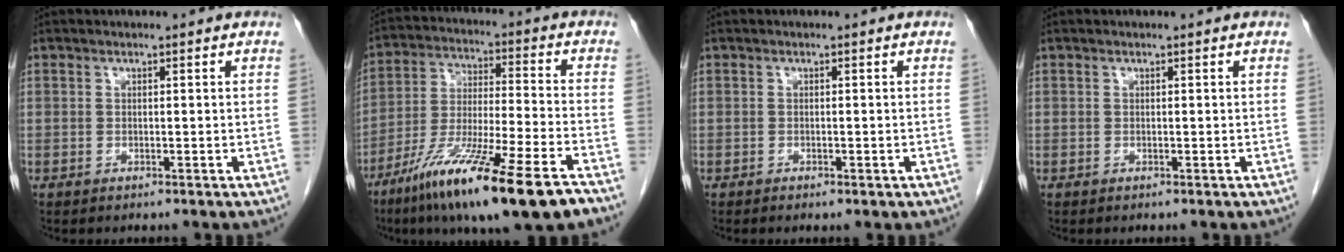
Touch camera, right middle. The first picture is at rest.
{"total": 19.8, "force": [-12.5, 0.8, 15.3], "torque": [-0.257, -0.055, -0.220]}
{"total": 1.0, "force": [-0.6, 0.3, 0.7], "torque": [-0.011, -0.002, -0.006]}
{"total": 0.0}